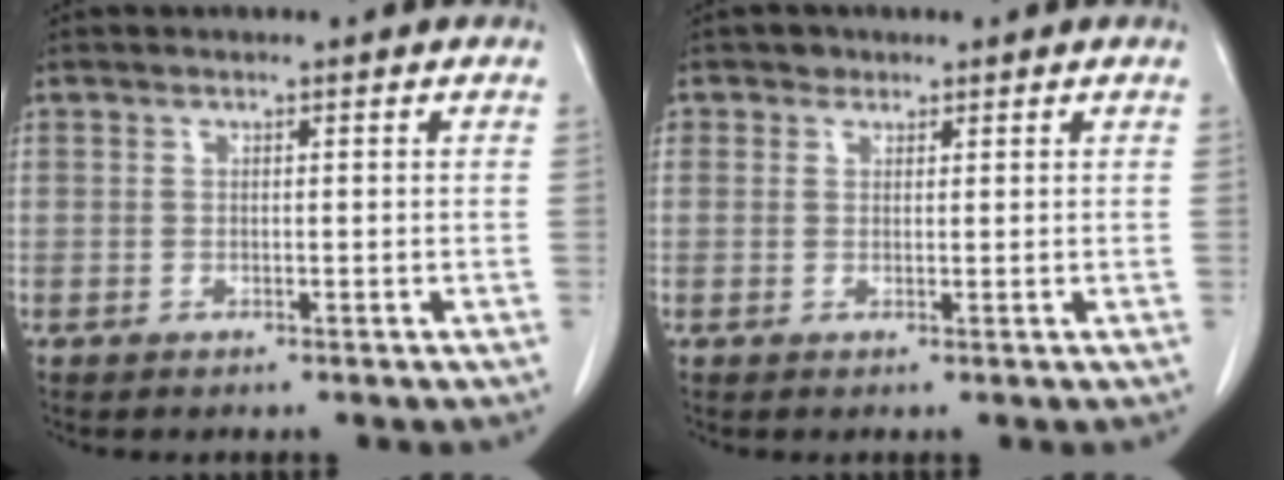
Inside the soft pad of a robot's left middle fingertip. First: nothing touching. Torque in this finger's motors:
{"motor_torque": [-0.13, 0.13, -0.12, -0.02]}